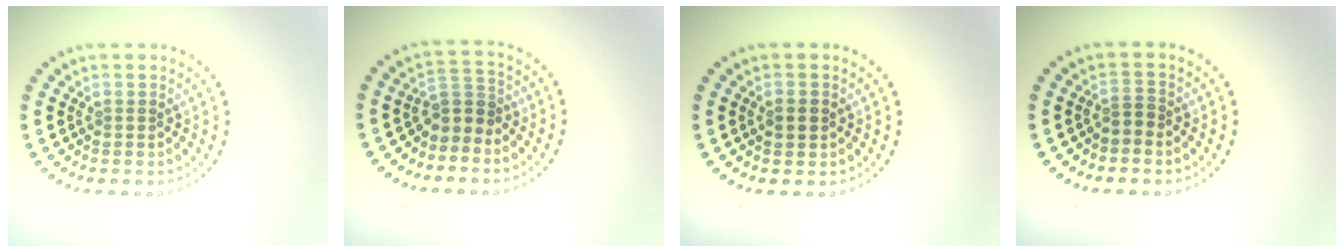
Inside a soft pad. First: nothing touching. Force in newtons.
{"total": 2.1, "press": 1.7, "slide": 1.3}
{"total": 1.8, "press": 1.8, "slide": 0.1}
{"total": 1.3, "press": 0.9, "slide": 0.9}